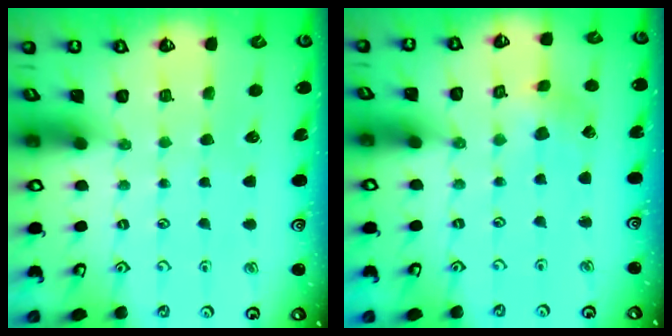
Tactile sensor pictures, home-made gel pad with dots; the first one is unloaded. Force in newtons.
{"total": 2.3, "press": 2.2, "slide": 0.3}